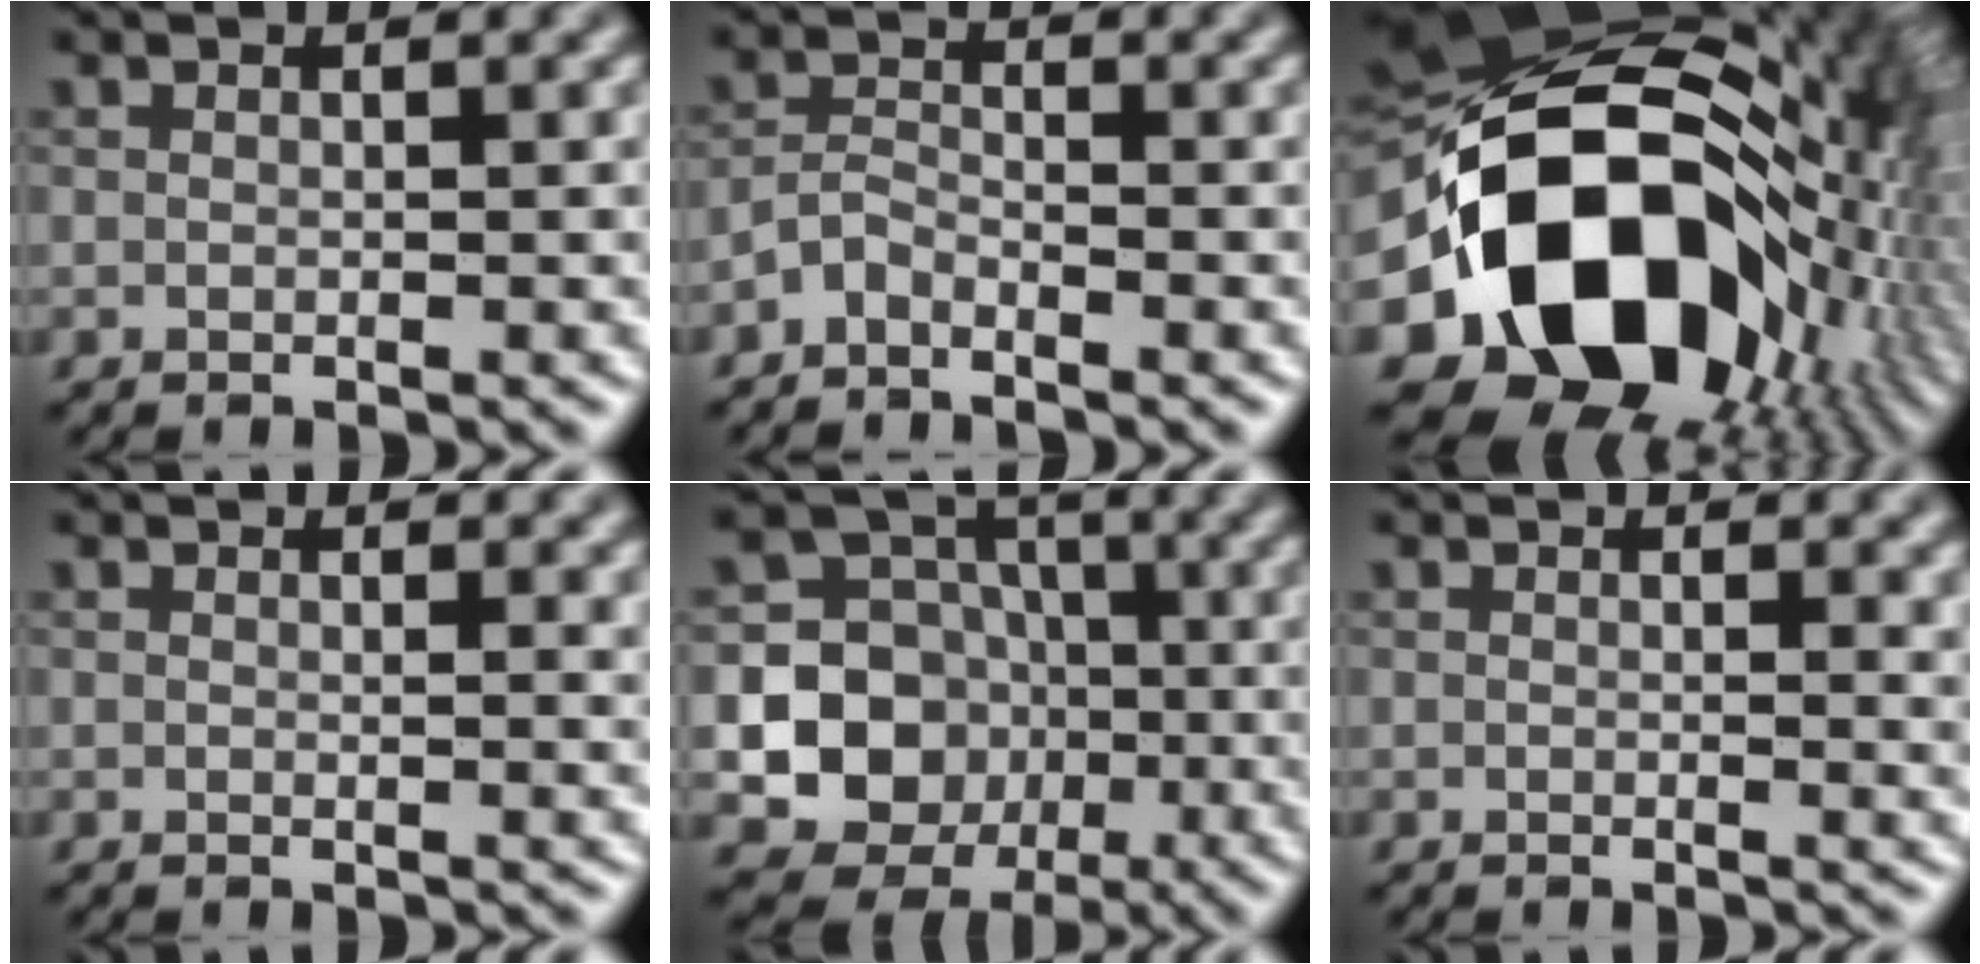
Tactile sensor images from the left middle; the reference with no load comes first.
{"total": 1.7, "force": [-1.4, 0.5, 0.7], "torque": [-0.014, 0.007, -0.033]}
{"total": 20.5, "force": [-2.6, 14.8, 13.9], "torque": [-0.281, -0.033, -0.030]}
{"total": 1.5, "force": [0.4, 0.5, 1.3], "torque": [-0.012, -0.003, 0.005]}
{"total": 10.0, "force": [-2.1, 9.3, 3.1], "torque": [-0.042, -0.003, -0.063]}
{"total": 2.1, "force": [0.3, 0.8, 1.9], "torque": [-0.019, -0.005, 0.007]}